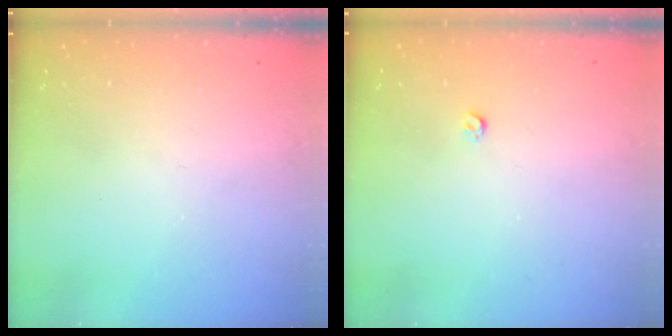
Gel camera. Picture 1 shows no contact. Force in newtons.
{"total": 2.8, "press": 2.8, "slide": 0.5}